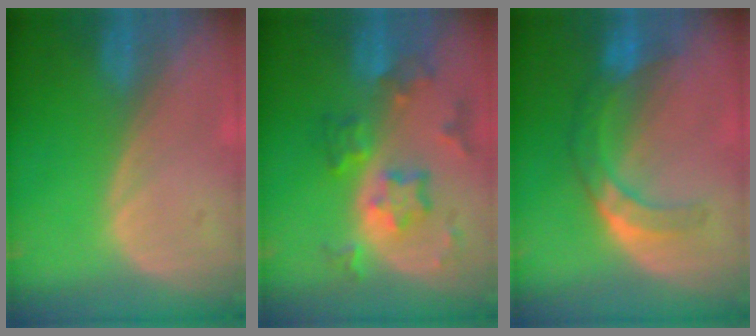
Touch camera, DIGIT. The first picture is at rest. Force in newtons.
{"total": 8.1, "press": 7.0, "slide": 4.0}
{"total": 7.3, "press": 6.4, "slide": 3.5}